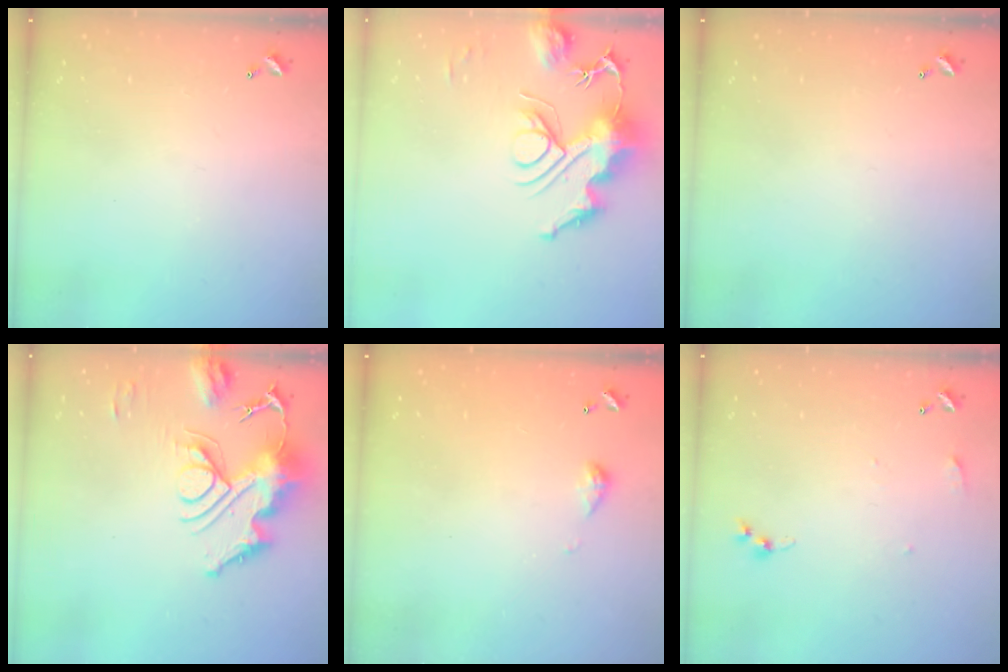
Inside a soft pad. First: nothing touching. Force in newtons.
{"total": 13.8, "press": 13.7, "slide": 0.8}
{"total": 0.0}
{"total": 15.1, "press": 15.0, "slide": 1.8}
{"total": 4.0, "press": 4.0, "slide": 0.6}
{"total": 3.8, "press": 3.8, "slide": 0.5}